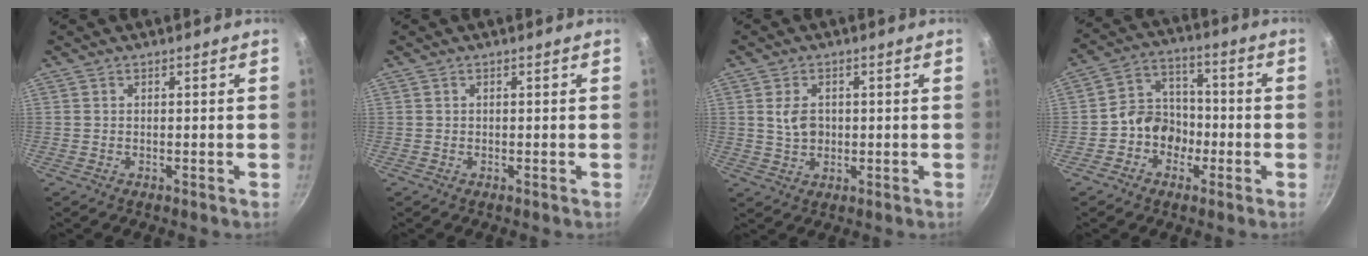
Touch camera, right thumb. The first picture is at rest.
{"total": 0.0}
{"total": 4.5, "force": [0.6, 3.3, 3.0], "torque": [-0.044, 0.000, 0.012]}
{"total": 8.9, "force": [-2.9, 7.6, 3.6], "torque": [-0.013, 0.044, -0.061]}